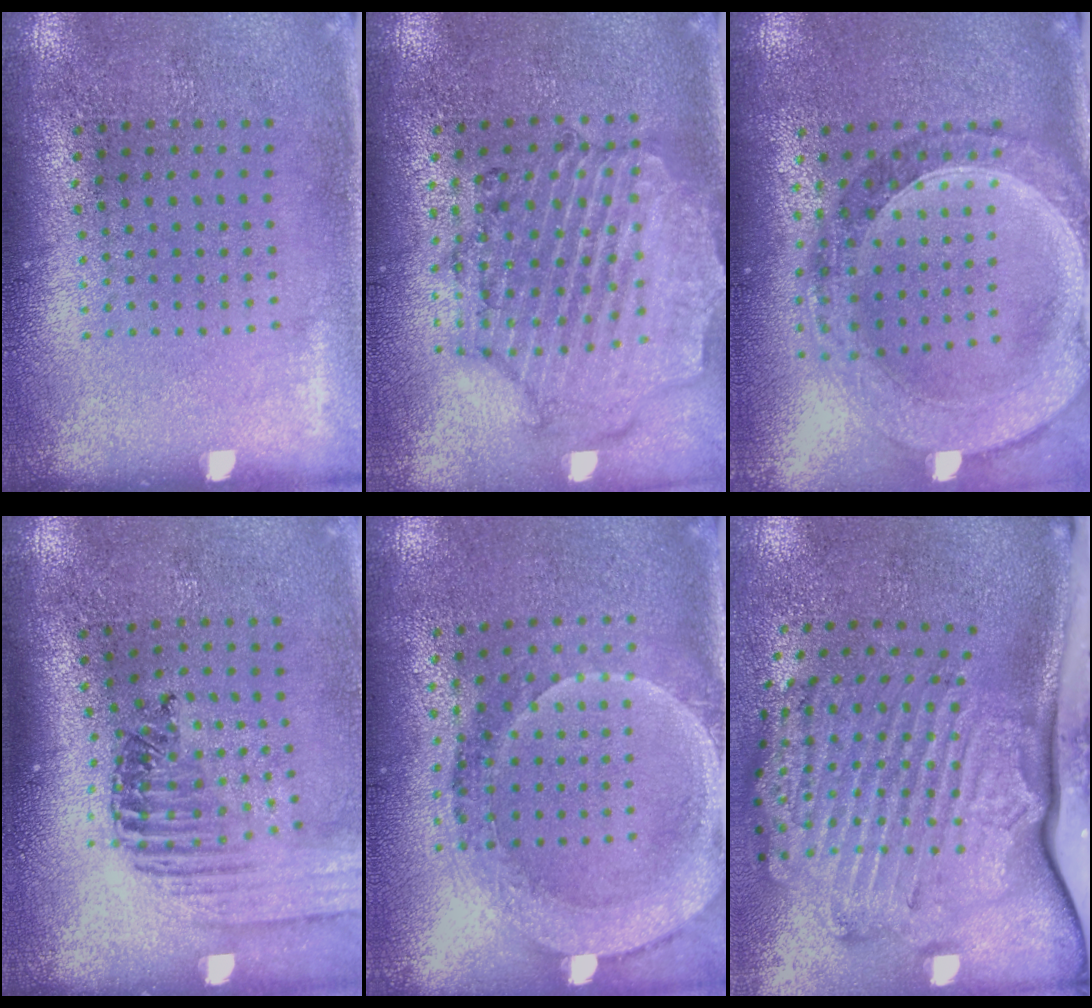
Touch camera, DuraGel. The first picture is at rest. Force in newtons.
{"total": 1.6, "press": 1.6, "slide": 0.3}
{"total": 1.5, "press": 1.5, "slide": 0.3}
{"total": 1.4, "press": 1.4, "slide": 0.1}
{"total": 1.8, "press": 1.6, "slide": 0.8}
{"total": 3.5, "press": 2.5, "slide": 2.5}